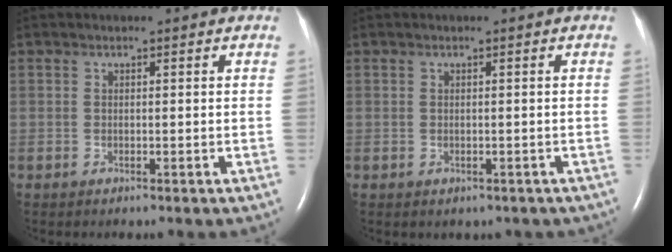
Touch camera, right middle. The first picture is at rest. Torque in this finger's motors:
{"motor_torque": [-0.15, -0.24, -0.05, 0.01]}